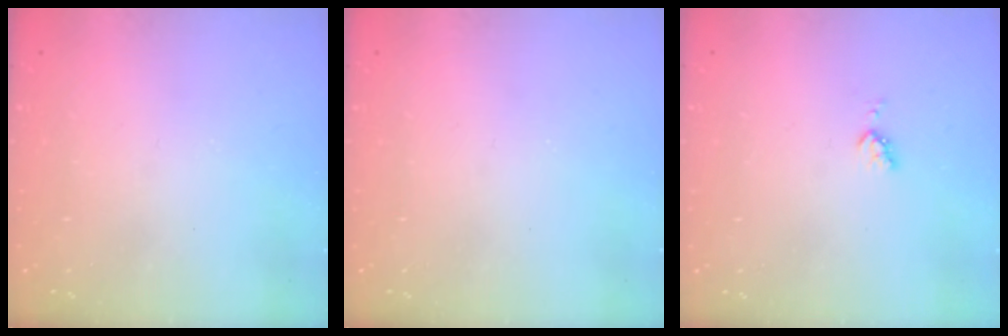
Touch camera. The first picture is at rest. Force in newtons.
{"total": 0.0}
{"total": 3.6, "press": 3.5, "slide": 0.4}